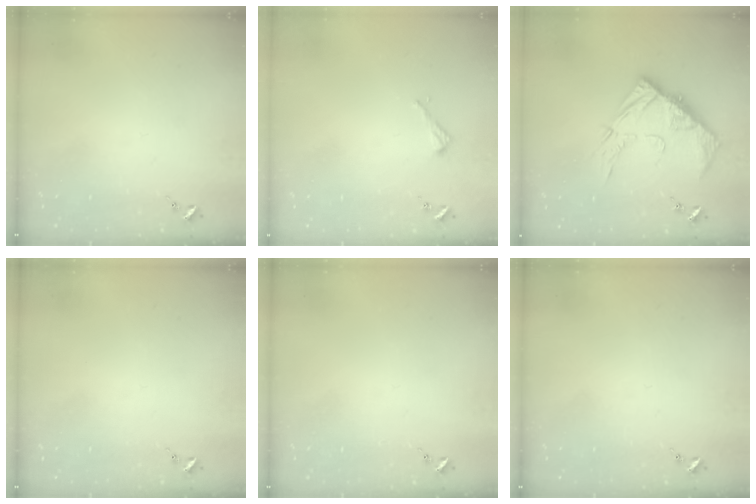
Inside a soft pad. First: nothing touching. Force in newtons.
{"total": 2.2, "press": 2.2, "slide": 0.2}
{"total": 13.4, "press": 13.4, "slide": 1.0}
{"total": 0.0}
{"total": 0.0}
{"total": 0.0}